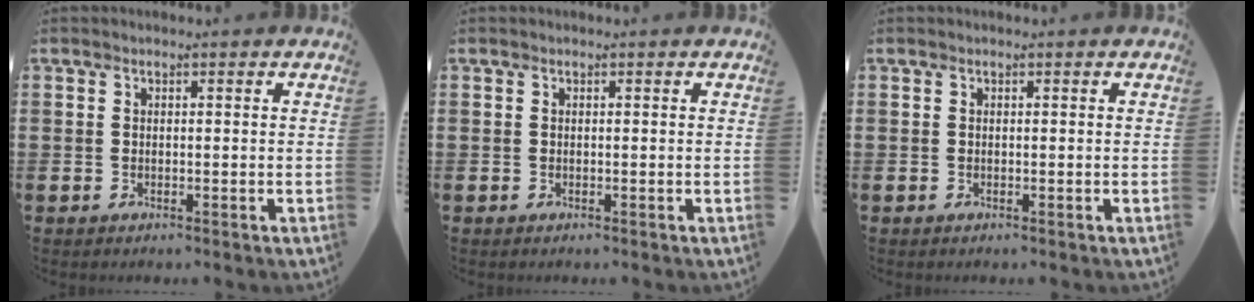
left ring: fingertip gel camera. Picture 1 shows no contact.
{"total": 0.0}
{"total": 0.0}